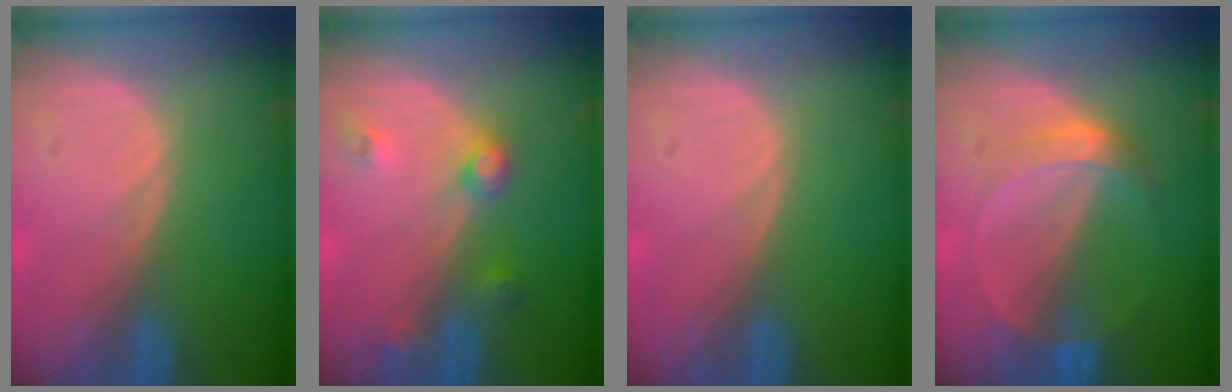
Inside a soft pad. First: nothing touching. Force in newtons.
{"total": 3.7, "press": 3.4, "slide": 1.3}
{"total": 0.0}
{"total": 5.0, "press": 4.6, "slide": 2.0}